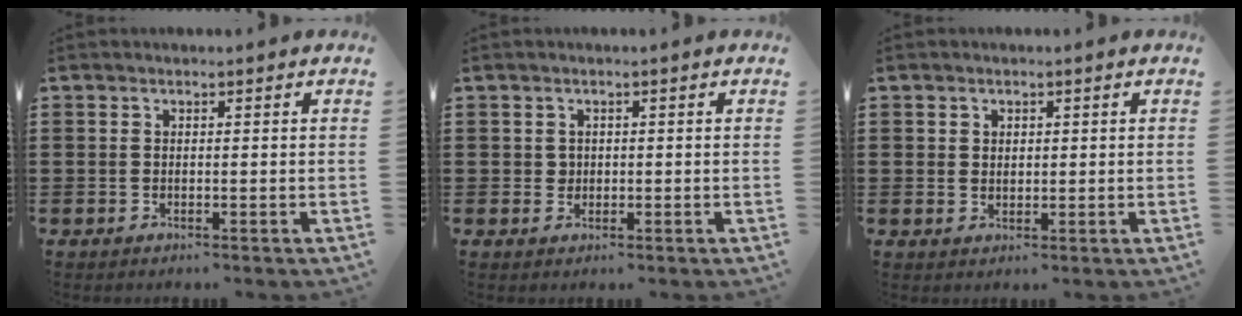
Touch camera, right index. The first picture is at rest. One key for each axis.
{"total": 1.1, "fx": 0.2, "fy": 1.0, "fz": 0.3, "tx": -0.008, "ty": 0.005, "tz": 0.004}
{"total": 1.4, "fx": 0.8, "fy": 1.1, "fz": 0.3, "tx": -0.009, "ty": 0.005, "tz": 0.016}